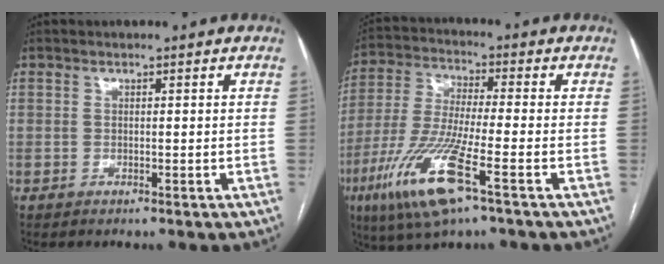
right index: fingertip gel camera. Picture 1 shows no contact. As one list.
[{"total": 14.0, "force": [-6.4, 1.3, 12.3], "torque": [-0.265, -0.027, -0.121]}]